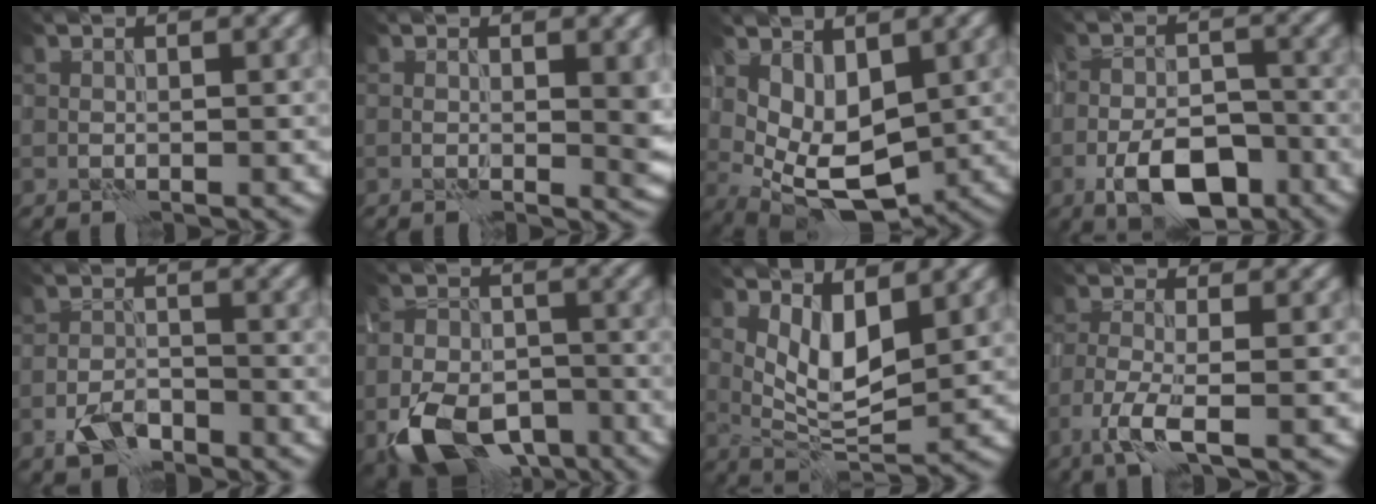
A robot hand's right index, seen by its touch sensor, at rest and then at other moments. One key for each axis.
{"total": 2.7, "fx": 0.0, "fy": 1.2, "fz": 2.4, "tx": -0.026, "ty": -0.004, "tz": 0.000}
{"total": 5.5, "fx": 0.6, "fy": 3.2, "fz": 4.4, "tx": -0.086, "ty": -0.014, "tz": 0.021}
{"total": 7.1, "fx": -4.0, "fy": 3.1, "fz": 4.9, "tx": -0.079, "ty": 0.000, "tz": -0.070}
{"total": 2.7, "fx": -2.0, "fy": 1.1, "fz": 1.4, "tx": -0.025, "ty": 0.003, "tz": -0.042}
{"total": 10.6, "fx": -5.8, "fy": 6.3, "fz": 6.3, "tx": -0.128, "ty": -0.033, "tz": -0.097}
{"total": 4.6, "fx": 2.0, "fy": 1.7, "fz": 3.8, "tx": -0.071, "ty": -0.011, "tz": 0.042}
{"total": 3.2, "fx": -1.7, "fy": 0.3, "fz": 2.7, "tx": -0.059, "ty": -0.002, "tz": -0.040}